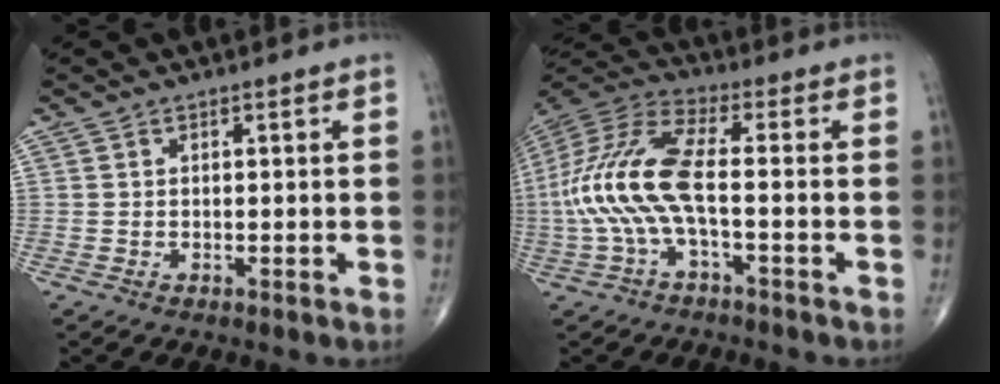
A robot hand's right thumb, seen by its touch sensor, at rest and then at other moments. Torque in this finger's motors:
{"motor_torque": [0.34, 0.19, 2.01, -0.34, 0.26]}